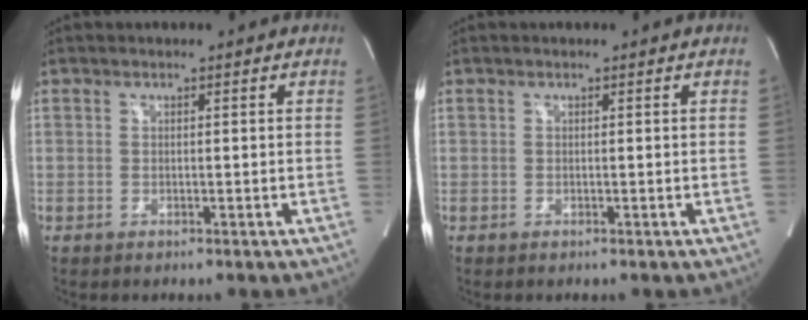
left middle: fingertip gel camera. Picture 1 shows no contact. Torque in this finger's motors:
{"motor_torque": [0.00, 0.00, 0.00, 0.00]}